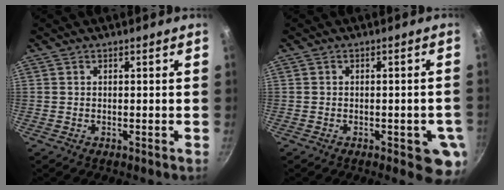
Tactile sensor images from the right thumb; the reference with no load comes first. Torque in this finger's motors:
{"motor_torque": [1.58, 1.83, -0.08, 0.03, 0.26]}